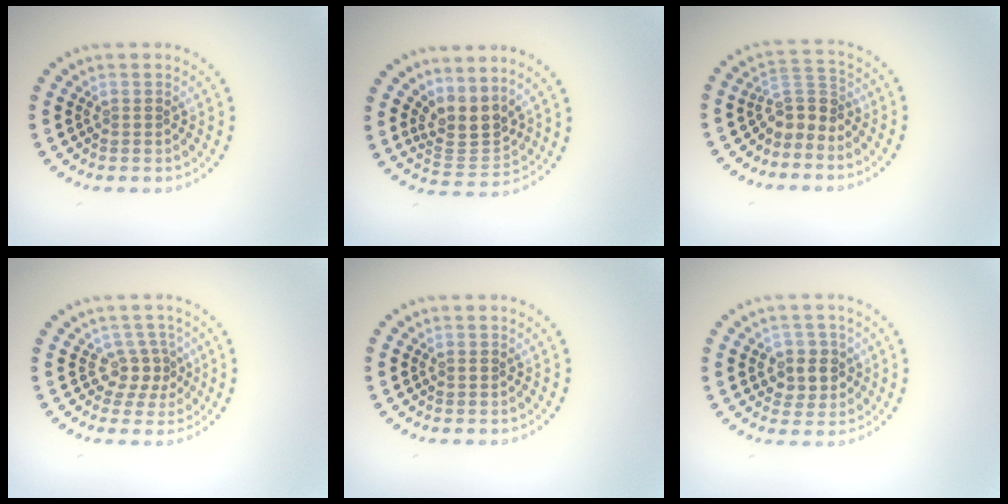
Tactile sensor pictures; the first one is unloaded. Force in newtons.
{"total": 3.4, "press": 2.8, "slide": 1.9}
{"total": 2.8, "press": 2.2, "slide": 1.7}
{"total": 2.4, "press": 1.9, "slide": 1.6}
{"total": 0.5, "press": 0.5, "slide": 0.1}
{"total": 2.8, "press": 2.7, "slide": 0.8}